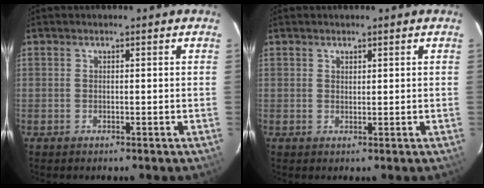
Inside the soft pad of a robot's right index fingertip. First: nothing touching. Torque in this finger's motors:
{"motor_torque": [-0.29, 0.30, 0.01, 0.00]}